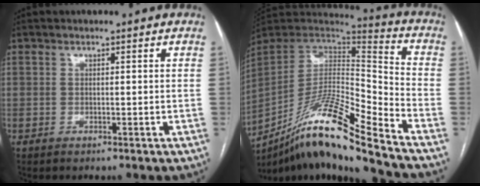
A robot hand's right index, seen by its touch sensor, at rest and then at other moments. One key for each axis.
{"total": 19.2, "fx": -14.0, "fy": 0.3, "fz": 13.1, "tx": -0.263, "ty": -0.007, "tz": -0.258}